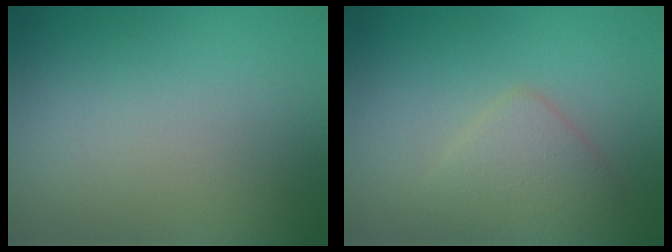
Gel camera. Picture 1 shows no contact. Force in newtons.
{"total": 3.0, "press": 3.0, "slide": 0.1}